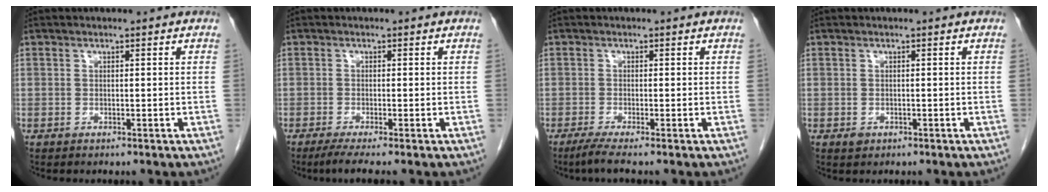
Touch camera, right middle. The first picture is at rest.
{"total": 3.2, "force": [-2.2, -0.3, 2.3], "torque": [-0.045, -0.012, -0.043]}
{"total": 2.6, "force": [-1.8, -0.4, 1.8], "torque": [-0.044, -0.011, -0.040]}
{"total": 0.7, "force": [-0.2, 0.6, 0.3], "torque": [-0.006, 0.000, 0.001]}